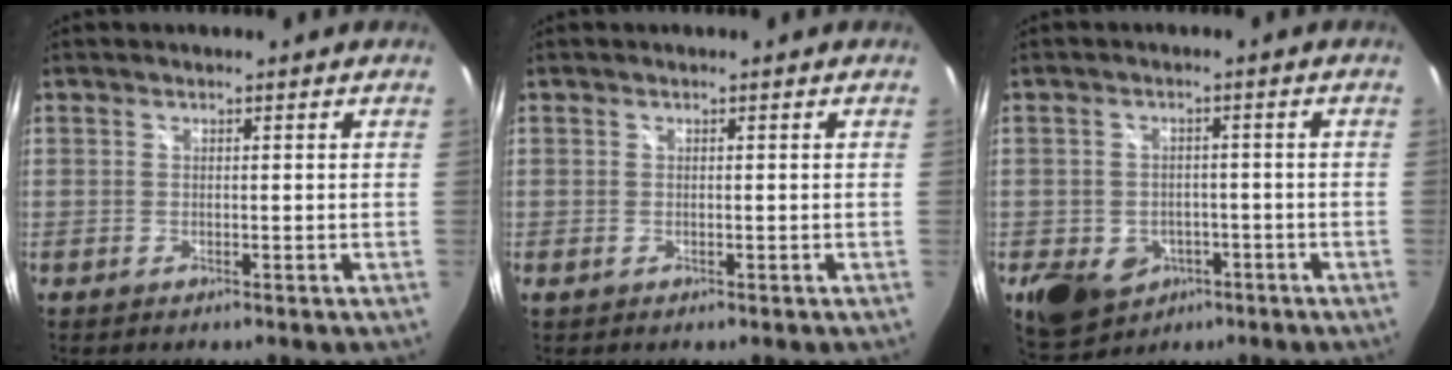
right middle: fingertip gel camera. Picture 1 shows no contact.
{"total": 0.0}
{"total": 12.0, "force": [-5.4, 9.2, 5.5], "torque": [-0.133, -0.006, -0.065]}